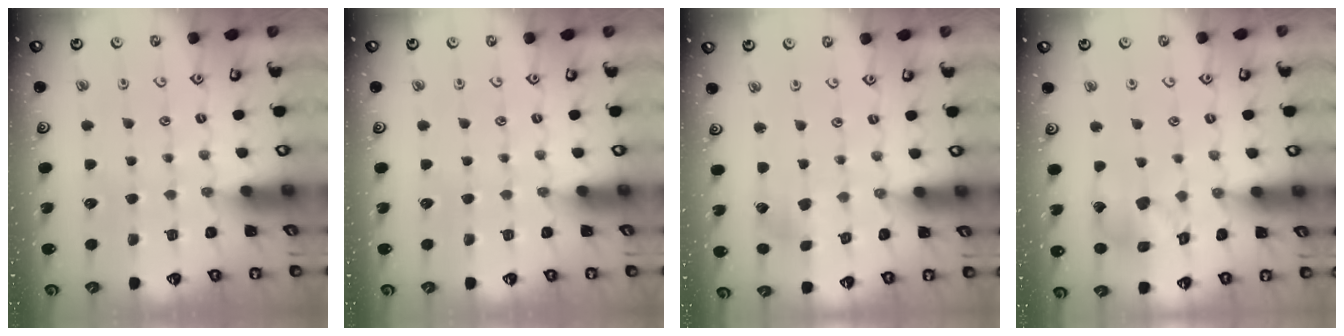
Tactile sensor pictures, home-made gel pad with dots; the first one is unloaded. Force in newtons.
{"total": 0.0}
{"total": 2.0, "press": 2.0, "slide": 0.3}
{"total": 12.7, "press": 12.6, "slide": 1.8}